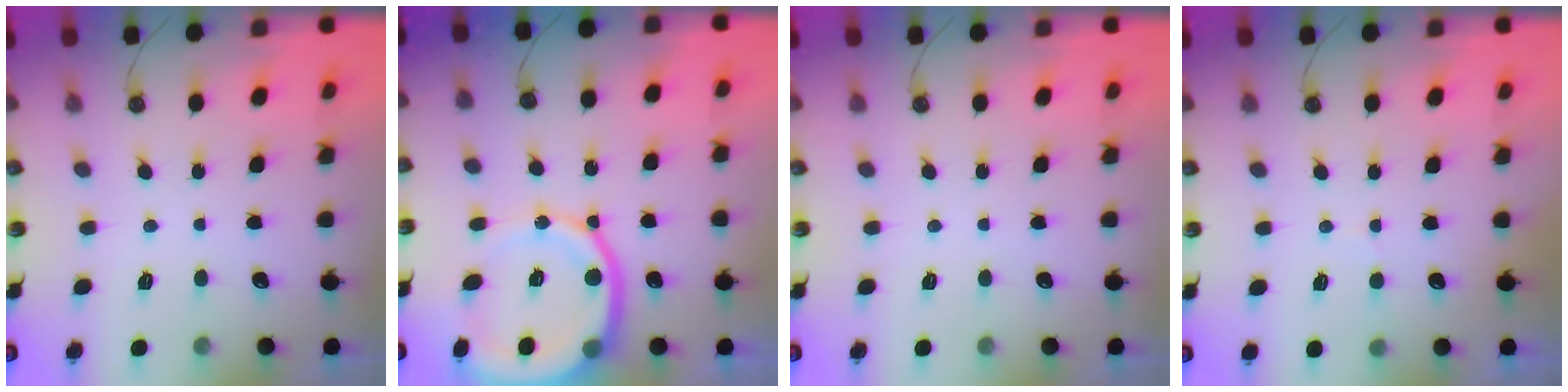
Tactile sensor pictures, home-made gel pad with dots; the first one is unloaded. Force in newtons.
{"total": 16.3, "press": 16.1, "slide": 2.6}
{"total": 0.0}
{"total": 3.4, "press": 3.3, "slide": 0.8}